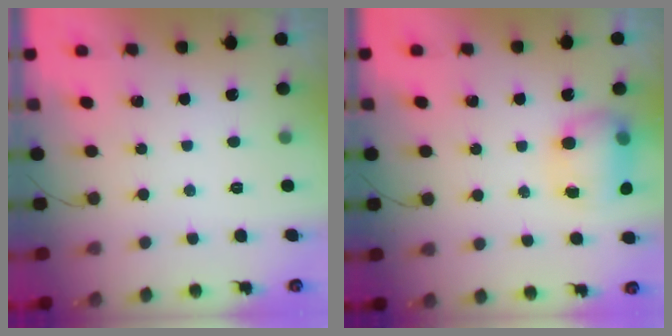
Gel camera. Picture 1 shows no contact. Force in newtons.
{"total": 9.0, "press": 8.8, "slide": 1.8}